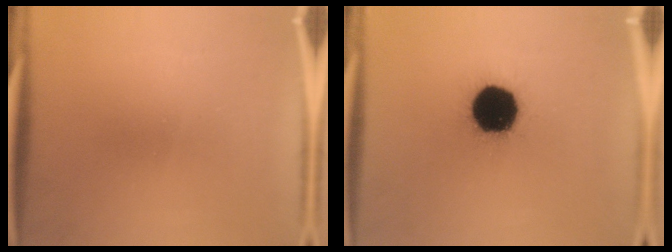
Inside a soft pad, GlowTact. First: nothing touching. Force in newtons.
{"total": 19.2}